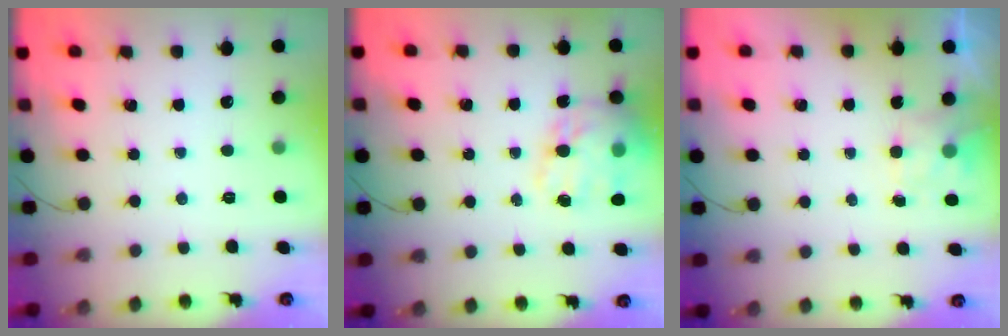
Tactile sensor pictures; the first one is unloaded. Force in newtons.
{"total": 17.8, "press": 17.3, "slide": 4.4}
{"total": 2.5, "press": 2.1, "slide": 1.4}